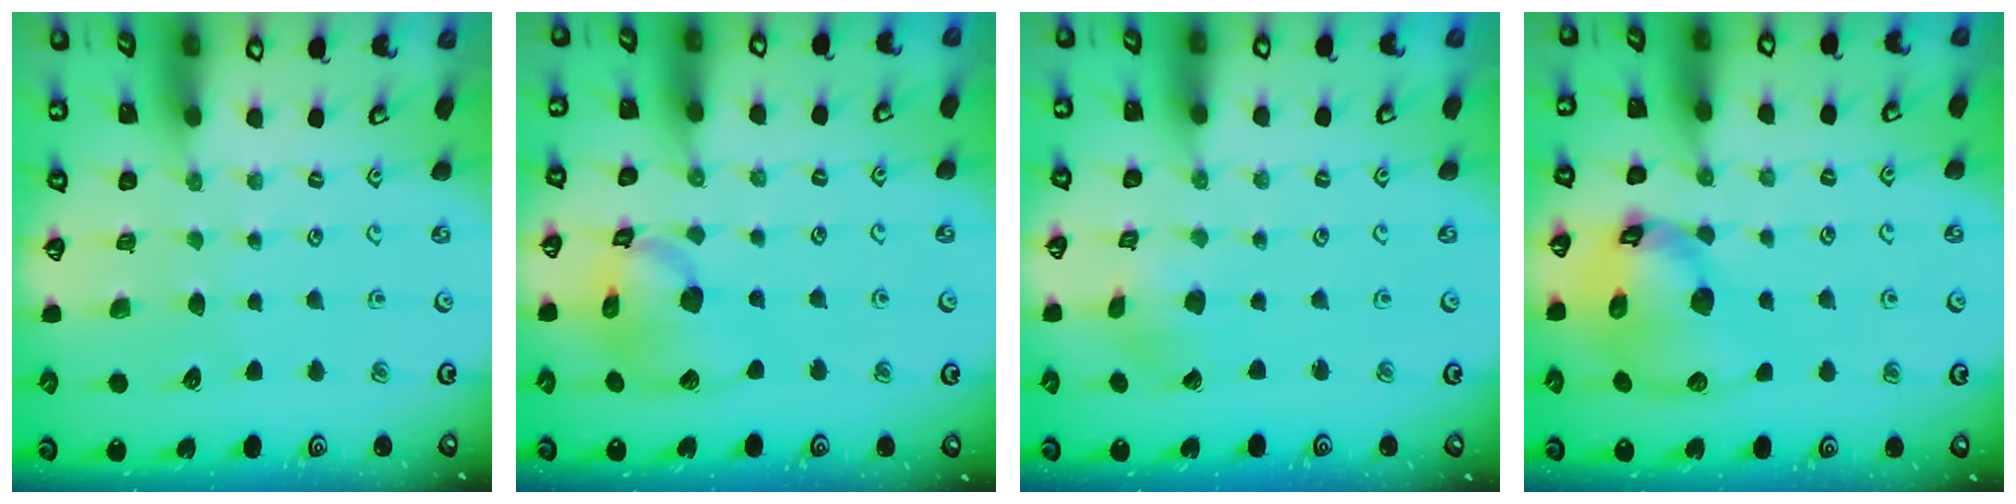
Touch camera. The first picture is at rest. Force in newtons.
{"total": 15.3, "press": 15.1, "slide": 2.1}
{"total": 2.2, "press": 2.2, "slide": 0.1}
{"total": 15.8, "press": 15.7, "slide": 1.7}